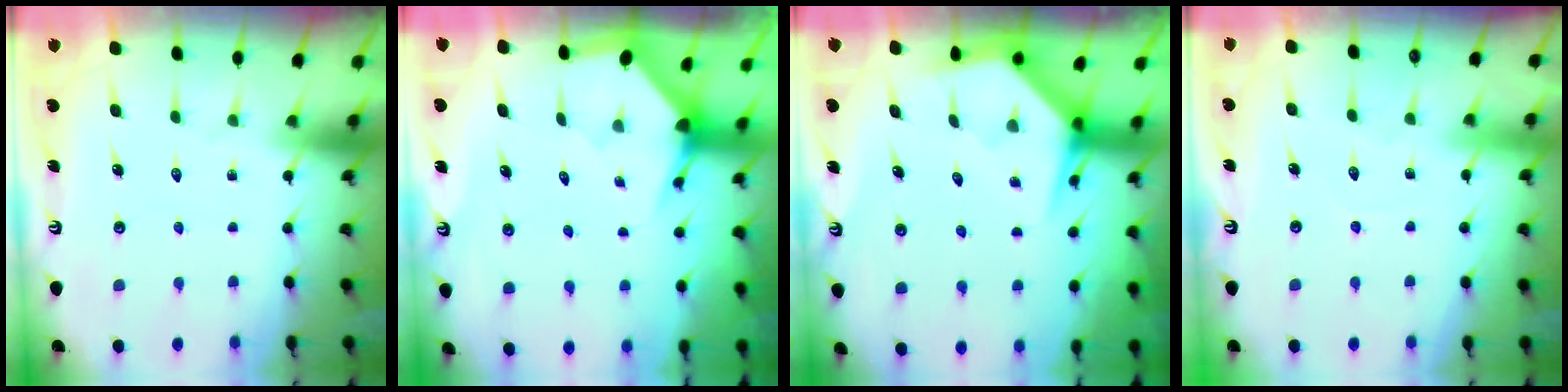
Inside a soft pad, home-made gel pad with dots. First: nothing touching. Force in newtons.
{"total": 3.3, "press": 3.3, "slide": 0.3}
{"total": 5.6, "press": 5.6, "slide": 0.4}
{"total": 2.7, "press": 2.7, "slide": 0.2}